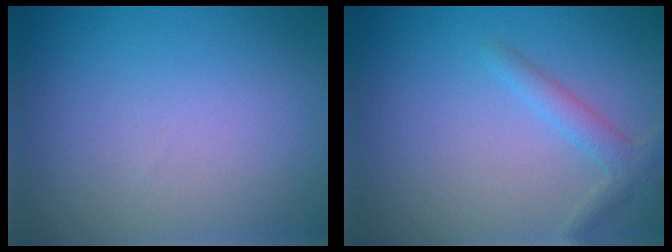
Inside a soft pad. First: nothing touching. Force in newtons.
{"total": 2.0, "press": 2.0, "slide": 0.1}